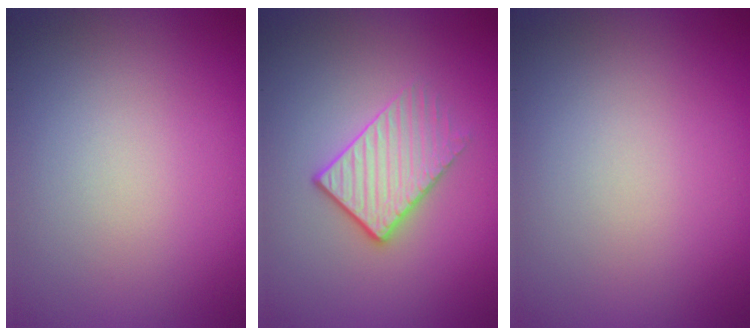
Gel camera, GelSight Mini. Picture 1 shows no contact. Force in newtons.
{"total": 2.6, "press": 2.3, "slide": 1.2}
{"total": 0.0}